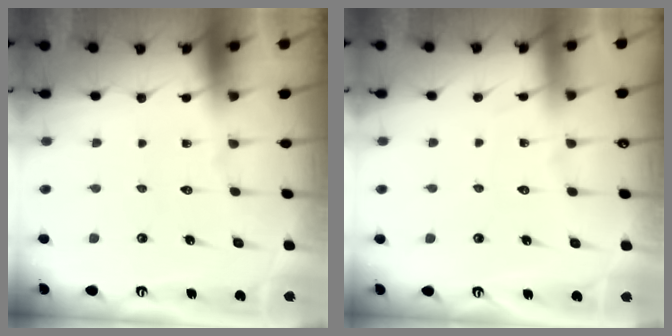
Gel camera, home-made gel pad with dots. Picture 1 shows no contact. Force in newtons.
{"total": 4.2, "press": 4.1, "slide": 0.6}